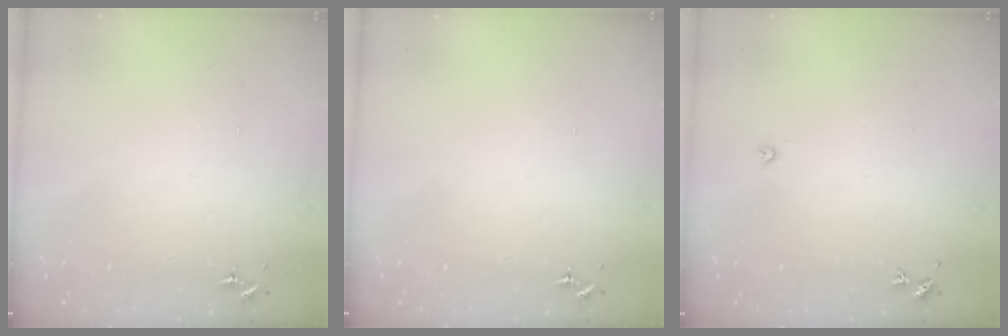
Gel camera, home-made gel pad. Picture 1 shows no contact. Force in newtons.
{"total": 0.0}
{"total": 2.2, "press": 2.2, "slide": 0.3}